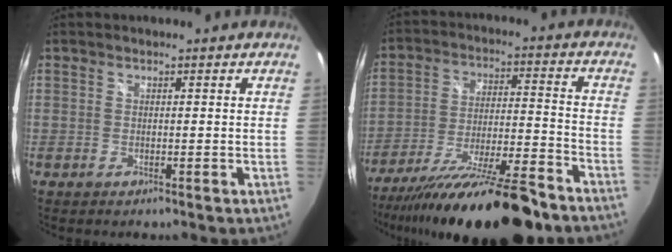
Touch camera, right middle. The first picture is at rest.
{"total": 23.4, "force": [-18.8, 3.1, 13.6], "torque": [-0.246, -0.054, -0.291]}